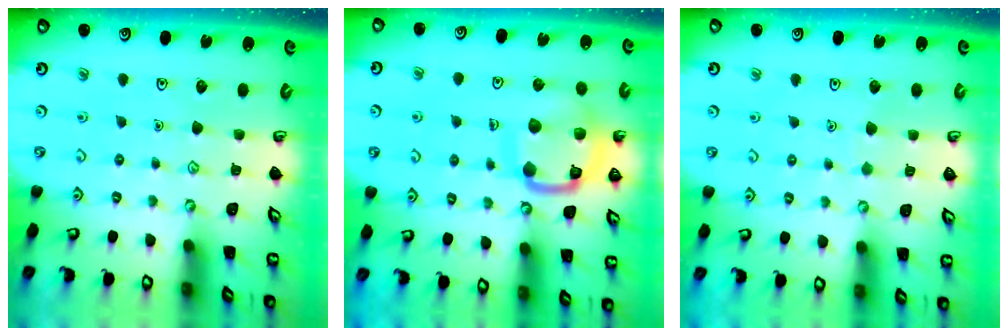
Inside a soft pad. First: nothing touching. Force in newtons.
{"total": 14.4, "press": 14.4, "slide": 1.5}
{"total": 1.5, "press": 1.5, "slide": 0.2}